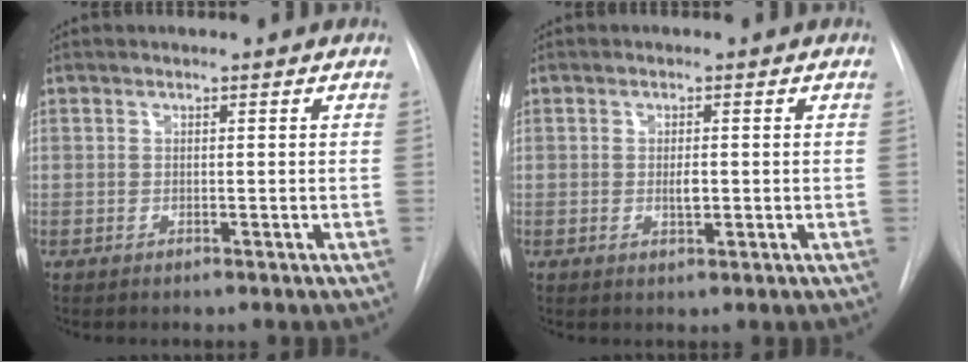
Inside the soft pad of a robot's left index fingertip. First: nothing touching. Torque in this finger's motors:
{"motor_torque": [0.27, 0.00, 0.03, 0.02]}